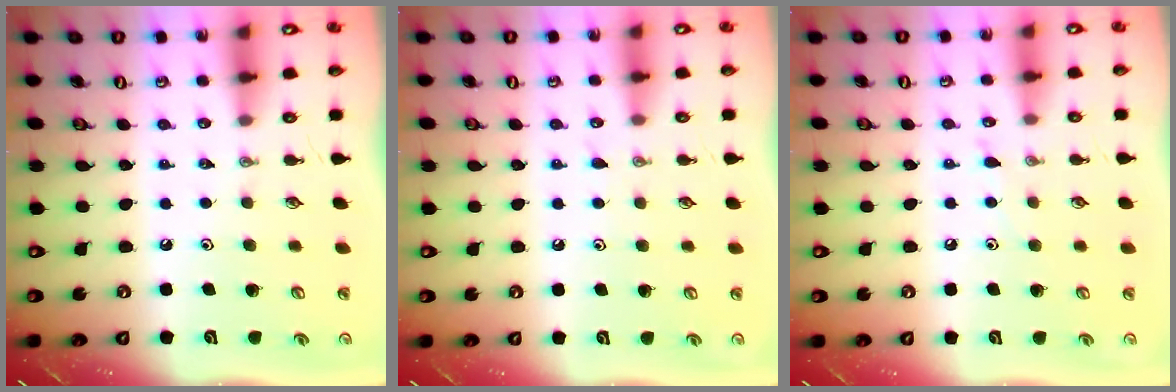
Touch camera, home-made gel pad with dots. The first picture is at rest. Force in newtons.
{"total": 7.2, "press": 7.1, "slide": 0.7}
{"total": 5.3, "press": 5.3, "slide": 0.7}